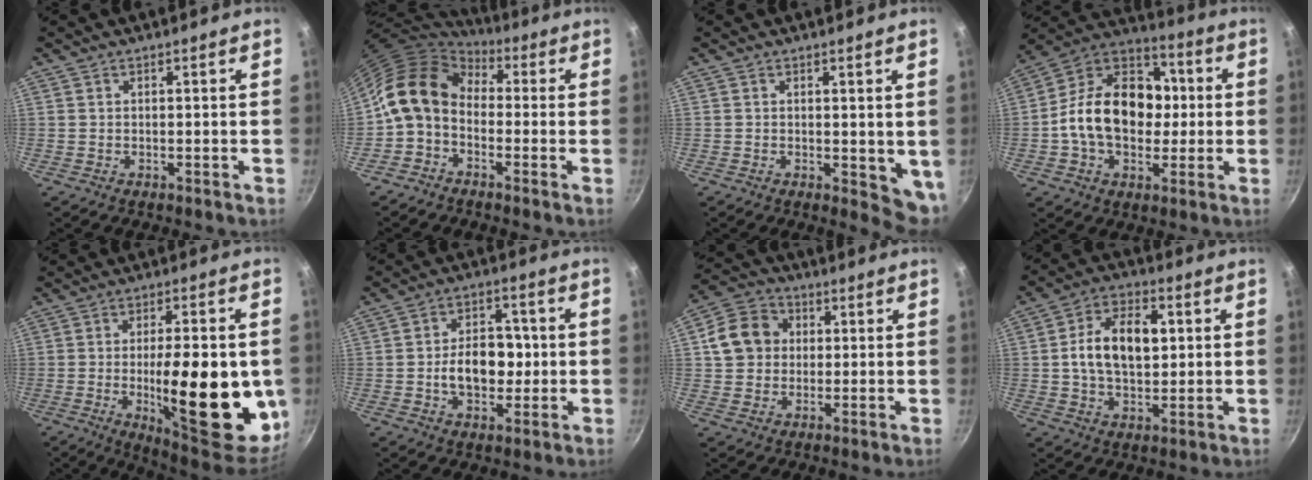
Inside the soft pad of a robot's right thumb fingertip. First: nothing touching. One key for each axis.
{"total": 10.9, "fx": -0.1, "fy": 8.2, "fz": 7.2, "tx": -0.111, "ty": 0.033, "tz": -0.026}
{"total": 5.2, "fx": 0.7, "fy": 2.7, "fz": 4.4, "tx": -0.047, "ty": -0.014, "tz": 0.012}
{"total": 20.2, "fx": -0.5, "fy": 14.7, "fz": 13.9, "tx": -0.197, "ty": 0.039, "tz": -0.027}
{"total": 24.1, "fx": -3.4, "fy": 8.5, "fz": 22.3, "tx": -0.285, "ty": -0.009, "tz": -0.040}
{"total": 13.4, "fx": -1.4, "fy": 9.3, "fz": 9.6, "tx": -0.111, "ty": 0.023, "tz": -0.028}
{"total": 10.2, "fx": 1.6, "fy": 8.8, "fz": 4.8, "tx": -0.059, "ty": 0.013, "tz": 0.015}
{"total": 13.3, "fx": 1.8, "fy": 8.4, "fz": 10.2, "tx": -0.155, "ty": 0.011, "tz": 0.023}